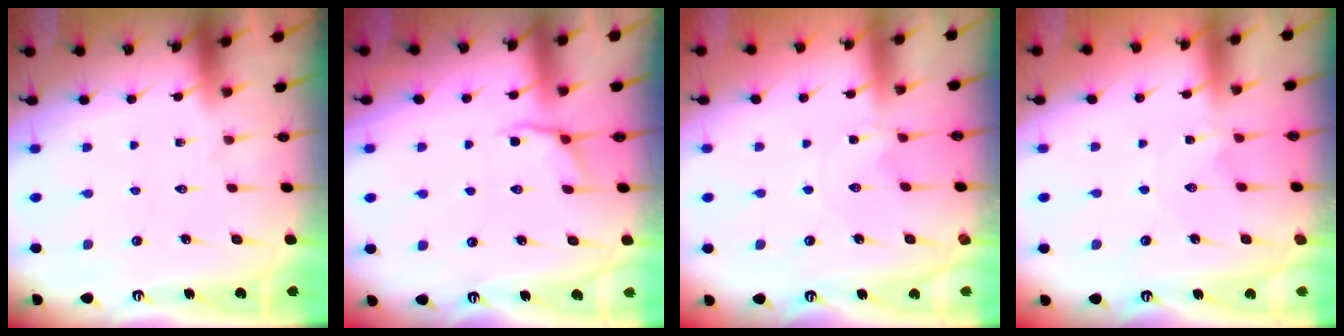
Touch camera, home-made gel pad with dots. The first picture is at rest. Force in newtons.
{"total": 2.8, "press": 2.0, "slide": 2.0}
{"total": 0.0}
{"total": 0.7, "press": 0.7, "slide": 0.1}